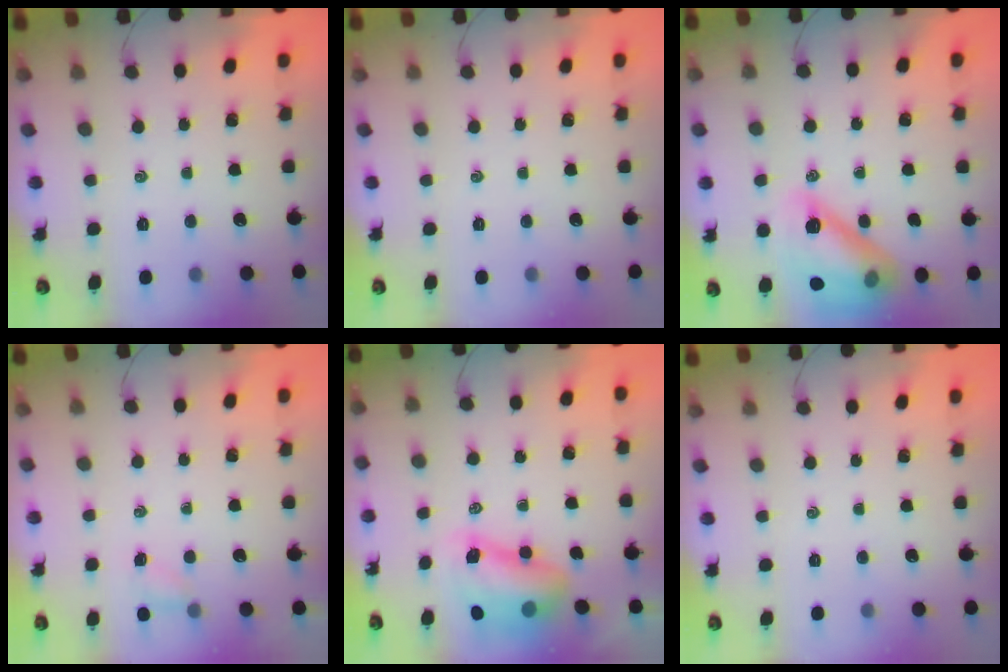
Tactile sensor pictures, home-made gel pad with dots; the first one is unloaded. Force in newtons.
{"total": 0.0}
{"total": 18.1, "press": 18.0, "slide": 1.5}
{"total": 2.7, "press": 2.5, "slide": 0.8}
{"total": 9.6, "press": 9.2, "slide": 2.7}
{"total": 0.0}